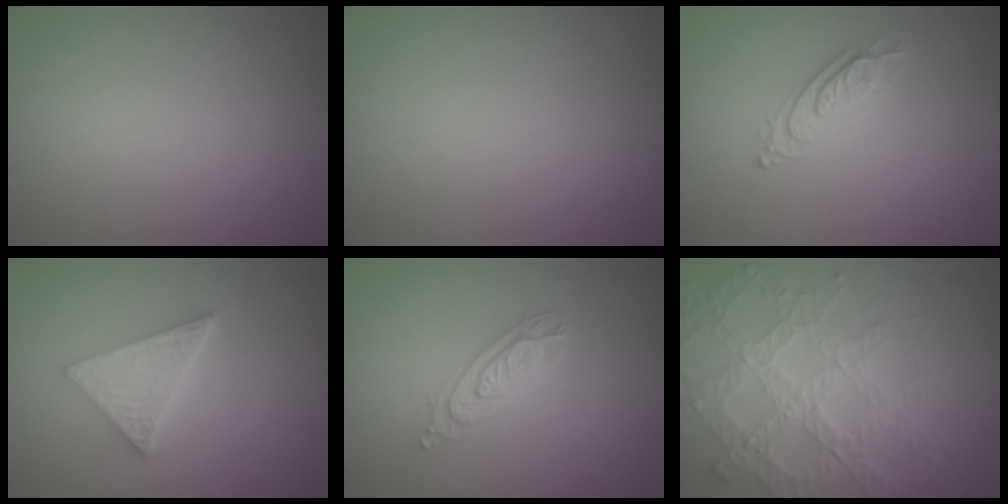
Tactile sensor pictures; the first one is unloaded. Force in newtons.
{"total": 0.0}
{"total": 2.2, "press": 2.2, "slide": 0.5}
{"total": 5.2, "press": 3.7, "slide": 3.6}
{"total": 2.3, "press": 2.2, "slide": 0.5}
{"total": 4.5, "press": 4.3, "slide": 1.2}